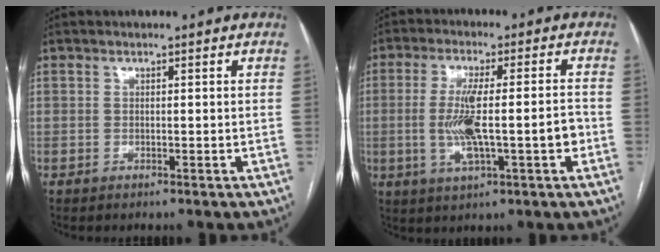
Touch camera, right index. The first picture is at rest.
{"total": 9.9, "force": [-1.8, 1.7, 9.6], "torque": [-0.181, 0.010, -0.024]}